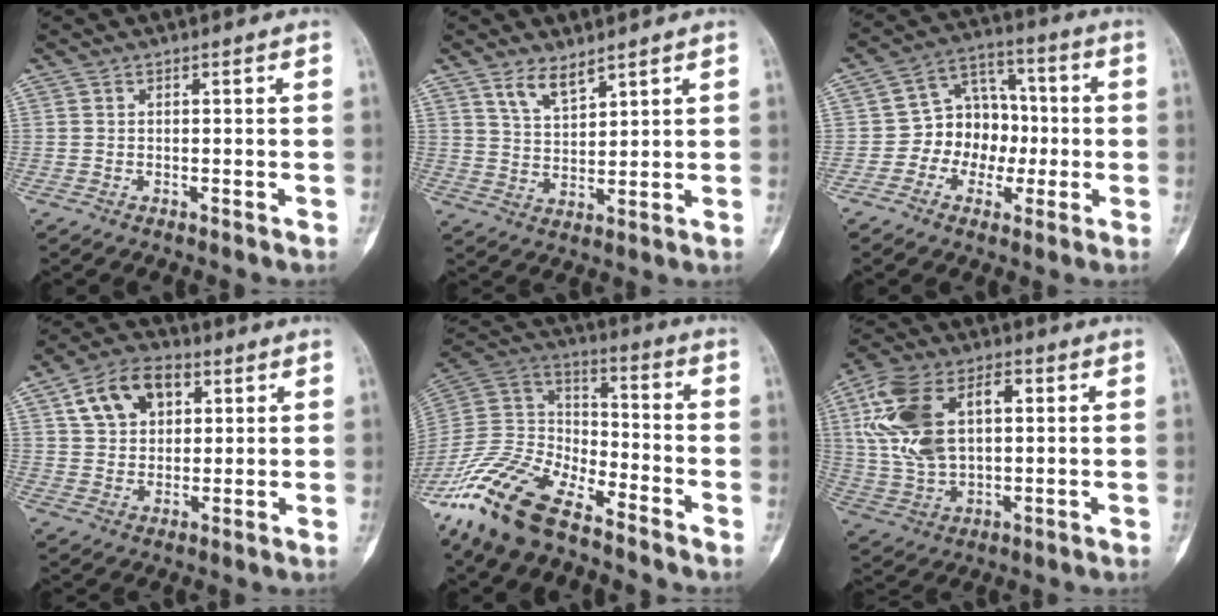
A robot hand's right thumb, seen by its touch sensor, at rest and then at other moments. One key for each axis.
{"total": 5.2, "fx": 3.9, "fy": 2.1, "fz": 2.7, "tx": -0.041, "ty": -0.030, "tz": 0.081}
{"total": 10.6, "fx": -1.6, "fy": 8.9, "fz": 5.6, "tx": -0.041, "ty": 0.039, "tz": -0.038}
{"total": 11.6, "fx": 4.7, "fy": 7.9, "fz": 7.1, "tx": -0.095, "ty": 0.002, "tz": 0.078}
{"total": 18.5, "fx": -13.3, "fy": 7.6, "fz": 10.3, "tx": -0.204, "ty": 0.063, "tz": -0.258}
{"total": 18.3, "fx": 4.0, "fy": 11.0, "fz": 14.1, "tx": -0.271, "ty": 0.013, "tz": 0.076}